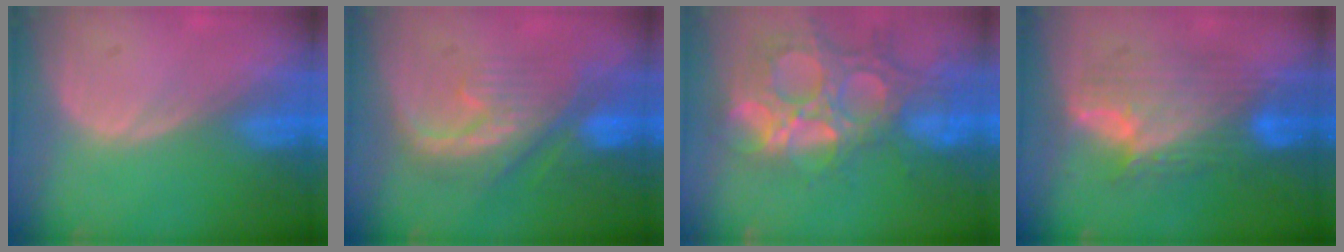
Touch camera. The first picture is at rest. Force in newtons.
{"total": 8.5, "press": 8.3, "slide": 1.5}
{"total": 14.8, "press": 12.1, "slide": 8.4}
{"total": 9.1, "press": 9.0, "slide": 0.5}